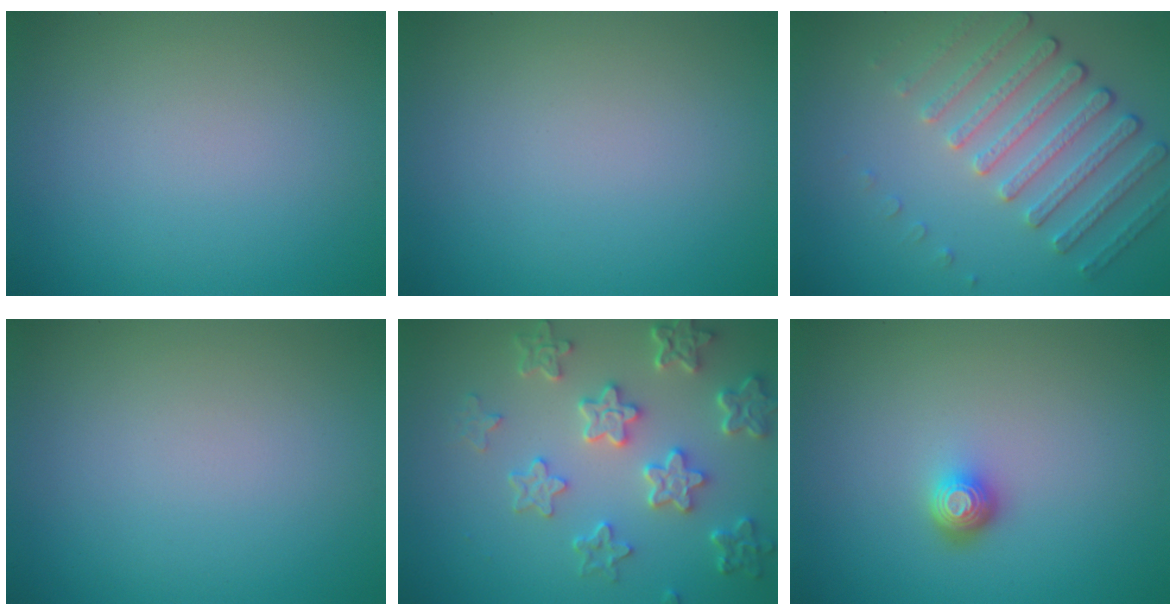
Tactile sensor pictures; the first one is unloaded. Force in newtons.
{"total": 0.0}
{"total": 4.6, "press": 3.6, "slide": 2.8}
{"total": 0.0}
{"total": 5.5, "press": 4.4, "slide": 3.3}
{"total": 1.7, "press": 1.3, "slide": 1.2}